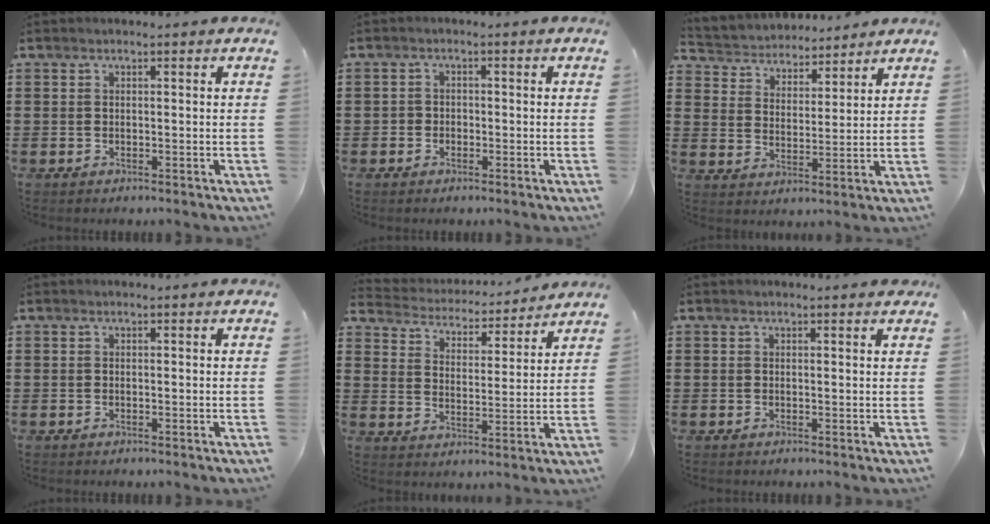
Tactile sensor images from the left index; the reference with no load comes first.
{"total": 1.3, "force": [-0.8, 1.0, 0.2], "torque": [-0.008, 0.003, -0.019]}
{"total": 4.0, "force": [3.8, 0.9, -0.6], "torque": [-0.013, -0.025, 0.064]}
{"total": 0.0}
{"total": 3.8, "force": [3.7, 0.4, 0.0], "torque": [-0.026, -0.031, 0.057]}
{"total": 0.6, "force": [0.5, 0.0, 0.4], "torque": [-0.001, -0.004, 0.007]}